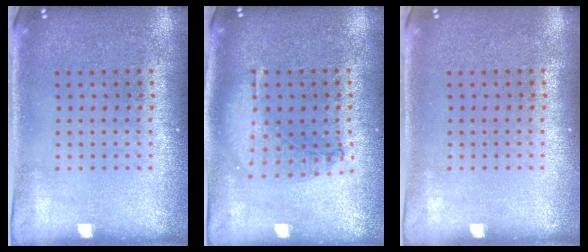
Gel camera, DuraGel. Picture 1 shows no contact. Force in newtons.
{"total": 0.9, "press": 0.9, "slide": 0.2}
{"total": 0.0}